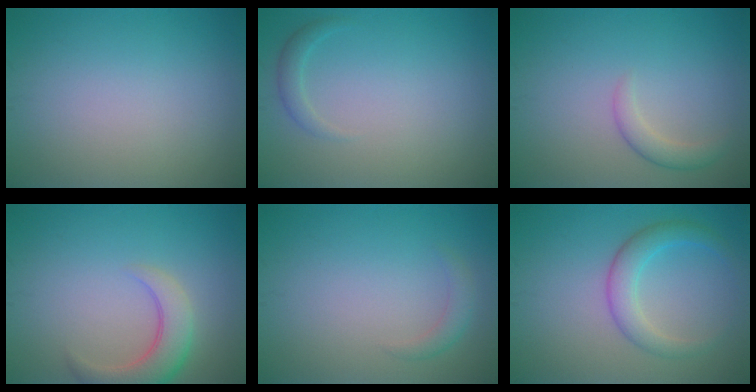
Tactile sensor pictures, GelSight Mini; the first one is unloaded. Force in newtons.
{"total": 1.2, "press": 1.2, "slide": 0.1}
{"total": 1.8, "press": 1.8, "slide": 0.0}
{"total": 4.3, "press": 4.3, "slide": 0.4}
{"total": 1.3, "press": 1.3, "slide": 0.1}
{"total": 3.2, "press": 3.2, "slide": 0.2}